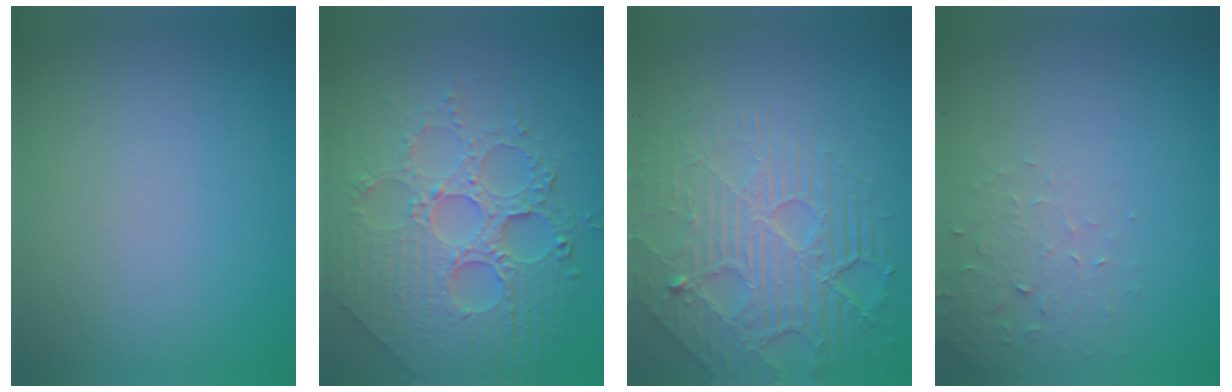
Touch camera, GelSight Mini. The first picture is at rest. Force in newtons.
{"total": 8.1, "press": 6.0, "slide": 5.4}
{"total": 6.1, "press": 5.0, "slide": 3.6}
{"total": 2.2, "press": 2.2, "slide": 0.4}